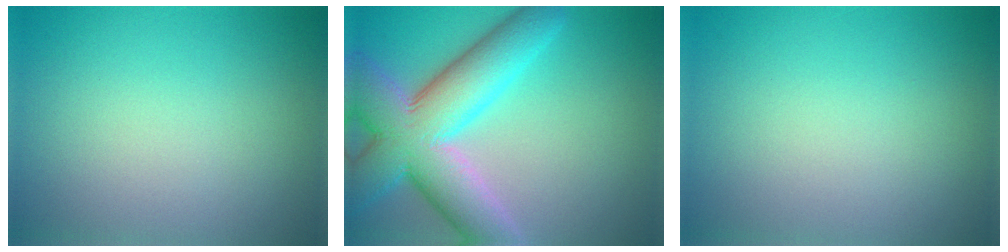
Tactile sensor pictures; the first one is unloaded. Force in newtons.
{"total": 10.8, "press": 10.8, "slide": 0.7}
{"total": 0.0}